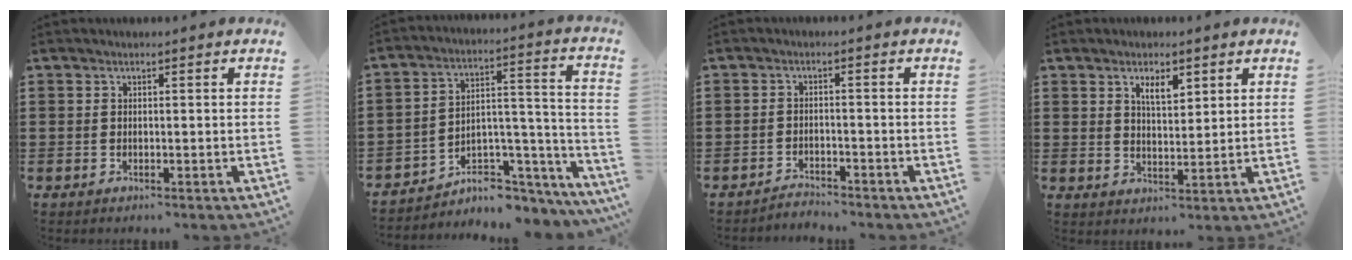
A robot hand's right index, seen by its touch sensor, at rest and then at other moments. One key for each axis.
{"total": 4.8, "fx": -3.6, "fy": 2.7, "fz": 1.5, "tx": -0.032, "ty": -0.002, "tz": -0.068}
{"total": 2.1, "fx": -2.1, "fy": 0.1, "fz": -0.2, "tx": -0.005, "ty": 0.004, "tz": -0.047}
{"total": 3.7, "fx": 2.3, "fy": 1.3, "fz": 2.6, "tx": -0.048, "ty": 0.001, "tz": 0.039}